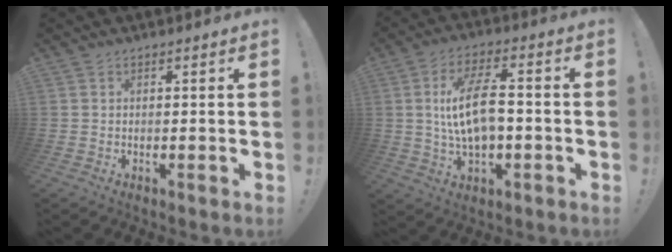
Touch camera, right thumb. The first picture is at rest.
{"total": 13.1, "force": [0.1, 6.3, 11.5], "torque": [-0.204, 0.004, 0.000]}